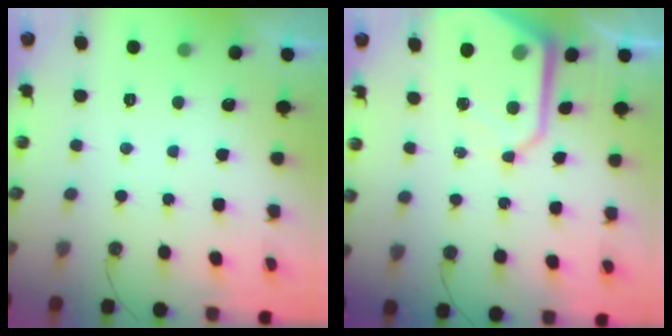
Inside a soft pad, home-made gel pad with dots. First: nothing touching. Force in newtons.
{"total": 9.6, "press": 9.6, "slide": 0.8}